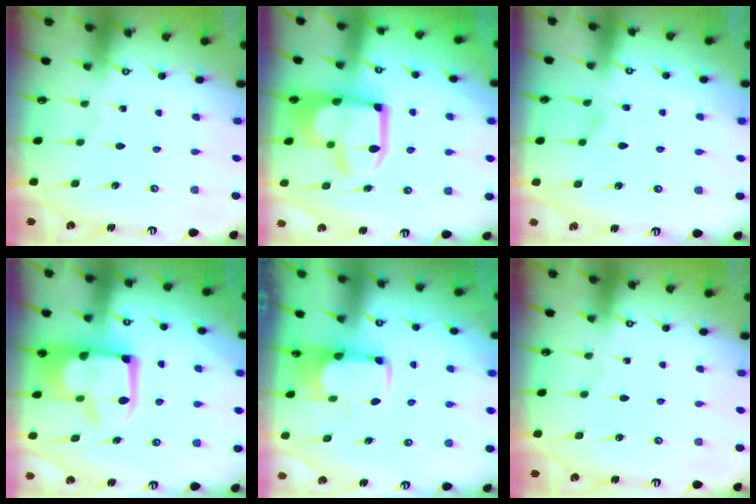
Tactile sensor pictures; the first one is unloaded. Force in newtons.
{"total": 12.1, "press": 12.0, "slide": 1.4}
{"total": 1.1, "press": 0.6, "slide": 0.9}
{"total": 11.2, "press": 11.1, "slide": 1.4}
{"total": 1.9, "press": 1.7, "slide": 0.8}
{"total": 0.0}